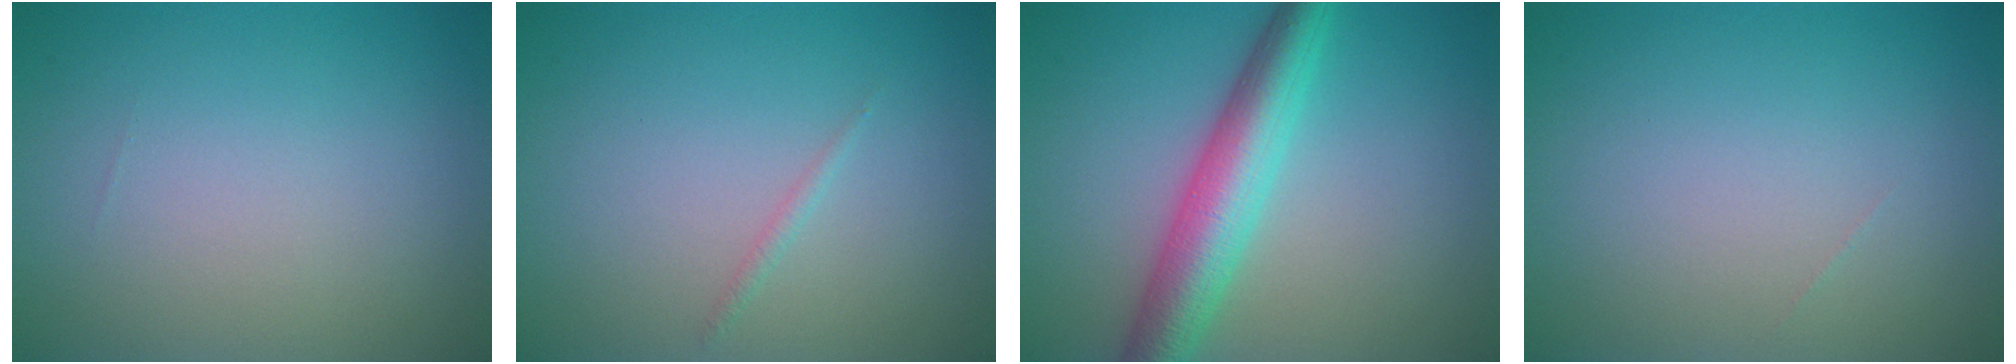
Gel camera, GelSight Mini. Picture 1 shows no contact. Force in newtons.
{"total": 0.6, "press": 0.6, "slide": 0.0}
{"total": 6.1, "press": 6.1, "slide": 0.2}
{"total": 0.0}